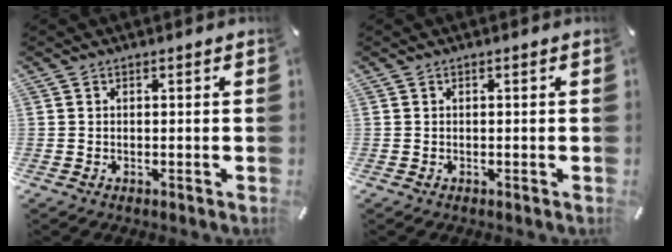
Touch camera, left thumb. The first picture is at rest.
{"total": 0.0}